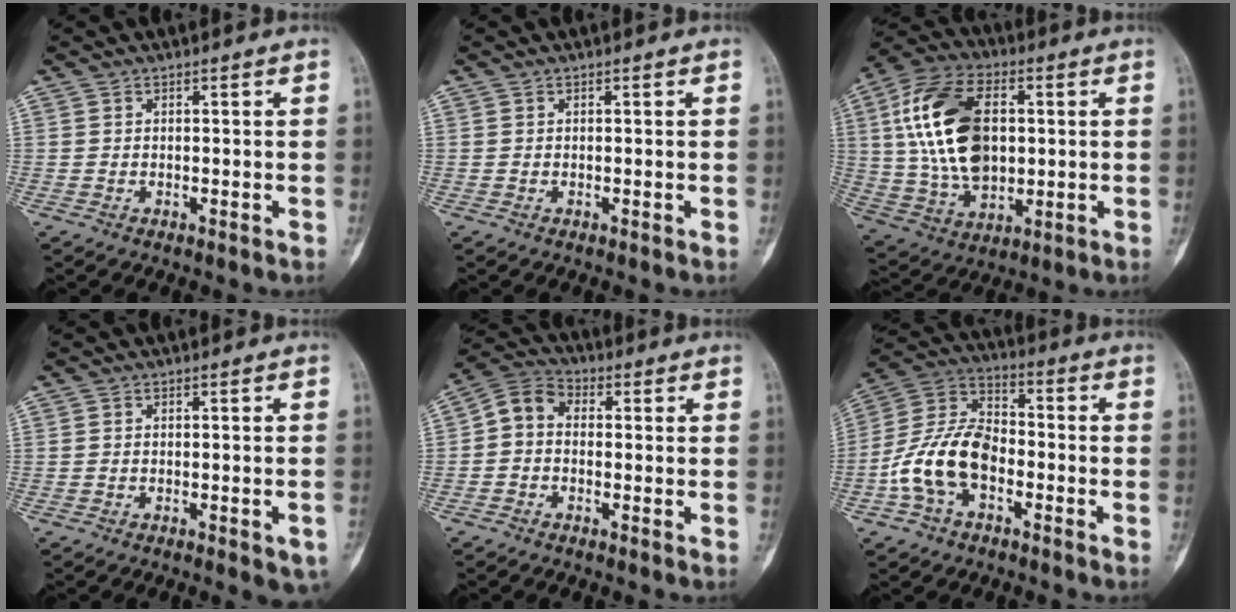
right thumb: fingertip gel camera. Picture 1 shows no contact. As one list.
[{"total": 0.0}, {"total": 20.2, "force": [2.9, 12.5, 15.5], "torque": [-0.286, 0.003, 0.057]}, {"total": 4.6, "force": [-2.2, 1.3, 3.8], "torque": [-0.043, 0.005, -0.025]}, {"total": 6.0, "force": [-0.4, 4.4, 4.0], "torque": [-0.061, 0.022, -0.026]}, {"total": 13.9, "force": [-4.4, 8.6, 10.0], "torque": [-0.194, 0.043, -0.090]}]